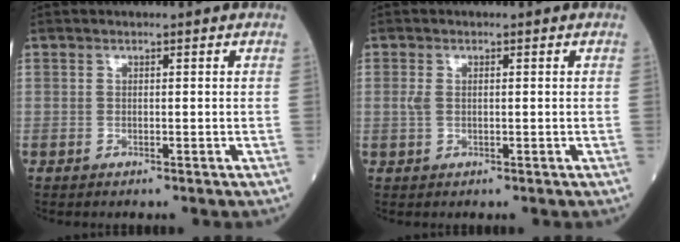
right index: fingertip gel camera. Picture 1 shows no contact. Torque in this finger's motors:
{"motor_torque": [-0.04, -0.10, 0.00, 0.00]}